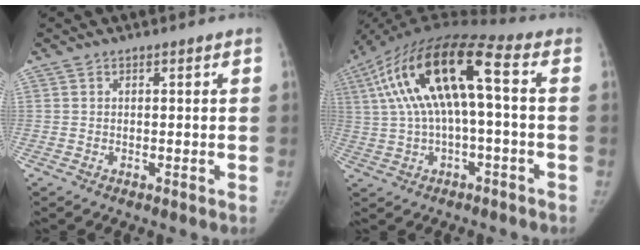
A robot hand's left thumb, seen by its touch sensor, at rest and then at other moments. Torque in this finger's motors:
{"motor_torque": [-0.33, 1.33, 1.98, -0.79, 0.29]}